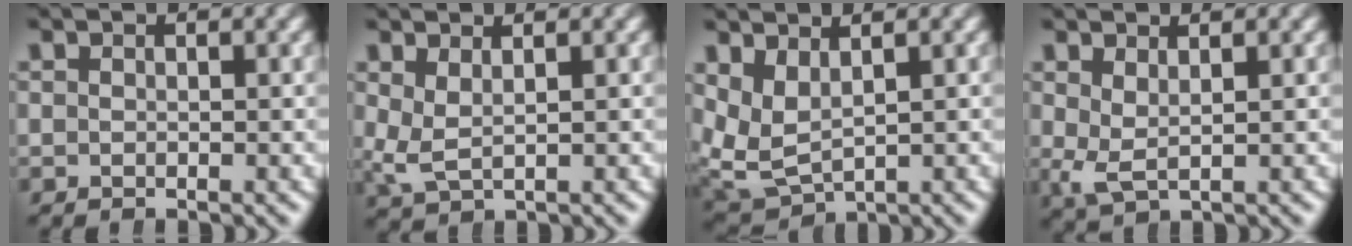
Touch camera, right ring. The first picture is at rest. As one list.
[{"total": 2.4, "force": [0.7, 1.6, 1.6], "torque": [-0.058, -0.022, 0.026]}, {"total": 6.4, "force": [0.8, 5.6, 3.1], "torque": [-0.114, -0.037, 0.031]}, {"total": 2.0, "force": [0.4, 0.9, 1.7], "torque": [-0.046, -0.023, 0.022]}]